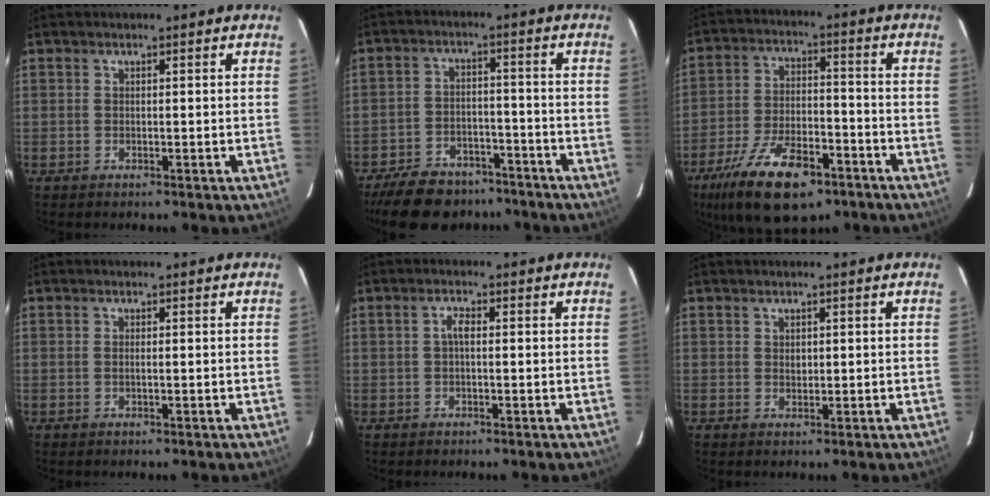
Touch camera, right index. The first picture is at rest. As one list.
[{"total": 16.0, "force": [-12.9, 7.6, 5.8], "torque": [-0.147, 0.018, -0.183]}, {"total": 18.3, "force": [-11.6, 7.8, 11.7], "torque": [-0.238, -0.023, -0.193]}, {"total": 0.6, "force": [-0.1, 0.0, 0.6], "torque": [-0.013, 0.001, -0.002]}, {"total": 1.7, "force": [-0.1, 0.6, 1.6], "torque": [-0.032, 0.008, -0.004]}, {"total": 1.1, "force": [0.3, 0.9, 0.4], "torque": [-0.005, 0.003, 0.007]}]